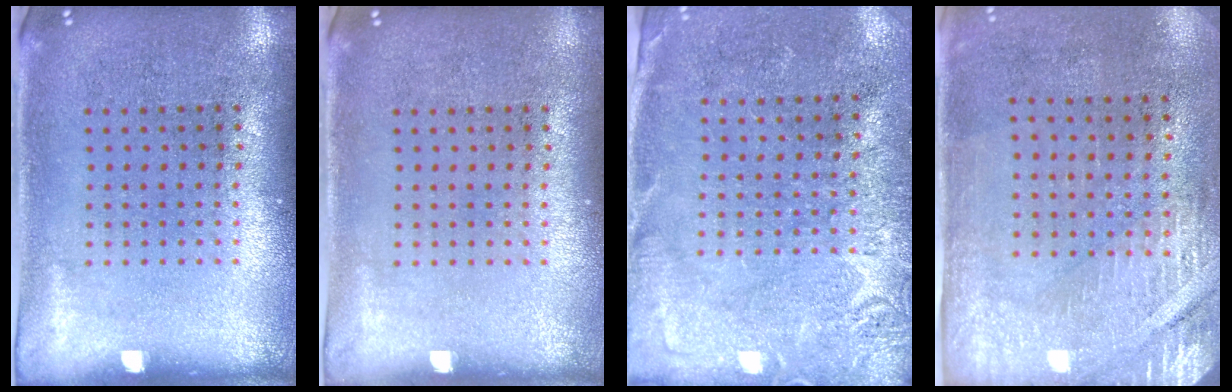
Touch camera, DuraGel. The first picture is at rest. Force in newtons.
{"total": 0.0}
{"total": 2.8, "press": 2.6, "slide": 0.9}
{"total": 2.9, "press": 2.5, "slide": 1.4}